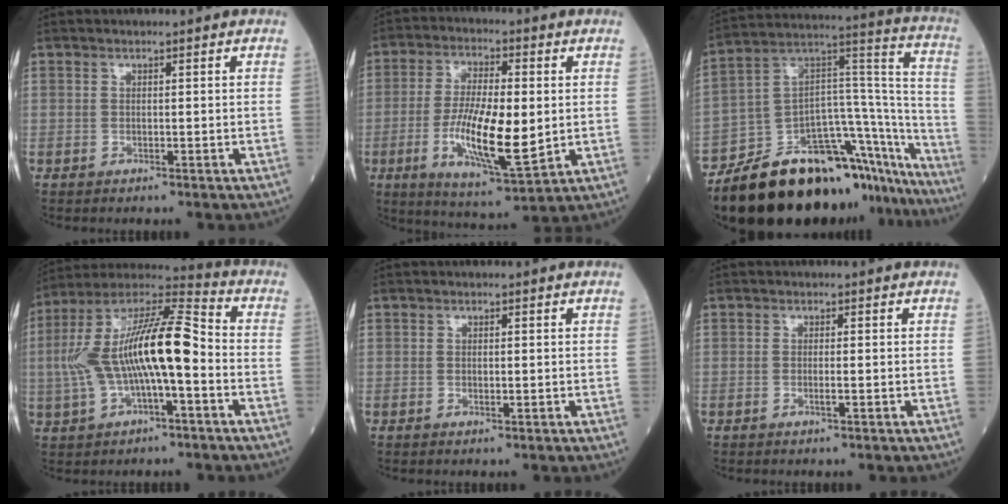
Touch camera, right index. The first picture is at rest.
{"total": 14.4, "force": [-1.5, 3.8, 13.8], "torque": [-0.264, -0.013, -0.023]}
{"total": 36.4, "force": [-28.2, 10.0, 20.8], "torque": [-0.257, -0.005, -0.411]}
{"total": 17.8, "force": [-1.4, 4.8, 17.1], "torque": [-0.339, 0.033, -0.024]}
{"total": 1.3, "force": [-0.1, 0.7, 1.2], "torque": [-0.030, -0.003, 0.000]}
{"total": 1.4, "force": [-0.4, 0.3, 1.3], "torque": [-0.030, -0.002, -0.007]}